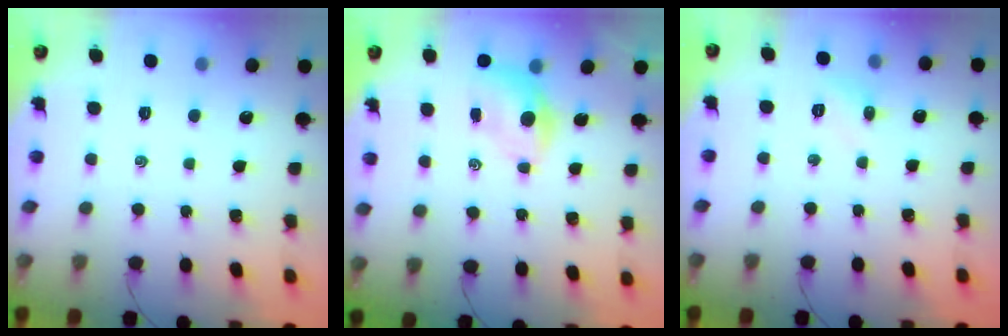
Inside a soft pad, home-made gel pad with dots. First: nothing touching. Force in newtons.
{"total": 5.3, "press": 5.2, "slide": 1.3}
{"total": 5.1, "press": 4.8, "slide": 1.6}